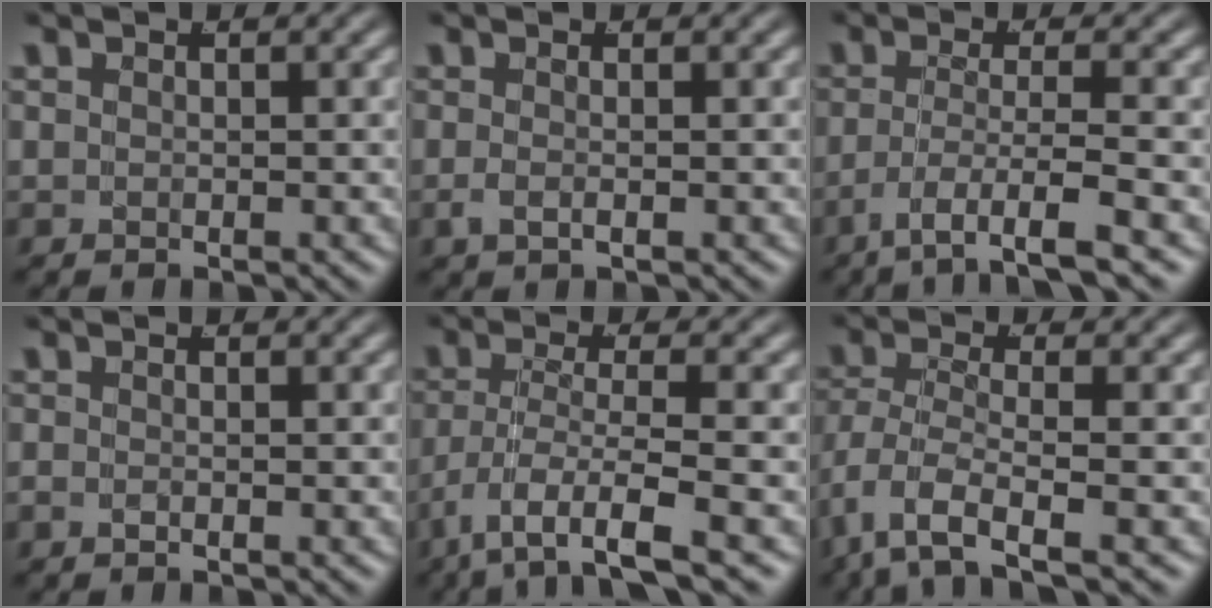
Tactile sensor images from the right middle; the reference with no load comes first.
{"total": 1.1, "force": [-0.6, -0.7, 0.7], "torque": [-0.016, 0.002, -0.008]}
{"total": 5.2, "force": [-3.7, -0.2, 3.6], "torque": [-0.066, -0.013, -0.054]}
{"total": 0.7, "force": [-0.5, -0.3, 0.1], "torque": [-0.009, 0.002, -0.012]}
{"total": 5.5, "force": [-3.3, 1.1, 4.3], "torque": [-0.099, -0.028, -0.039]}
{"total": 3.9, "force": [-2.0, 1.1, 3.1], "torque": [-0.101, -0.036, -0.017]}